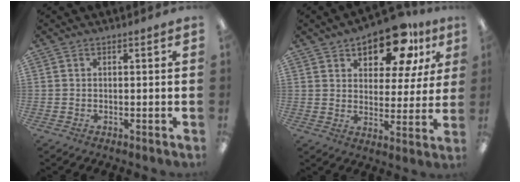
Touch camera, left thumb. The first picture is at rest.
{"total": 14.7, "force": [10.5, 6.8, 7.6], "torque": [-0.115, -0.056, 0.182]}